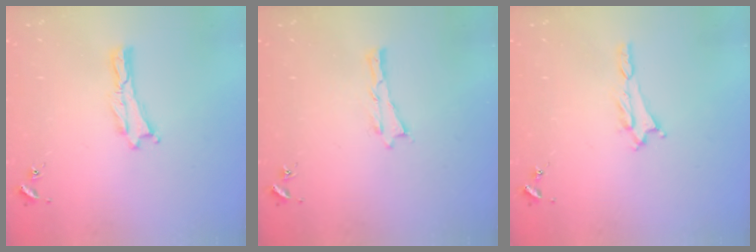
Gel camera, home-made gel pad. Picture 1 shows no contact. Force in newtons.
{"total": 0.0}
{"total": 1.2, "press": 1.2, "slide": 0.2}